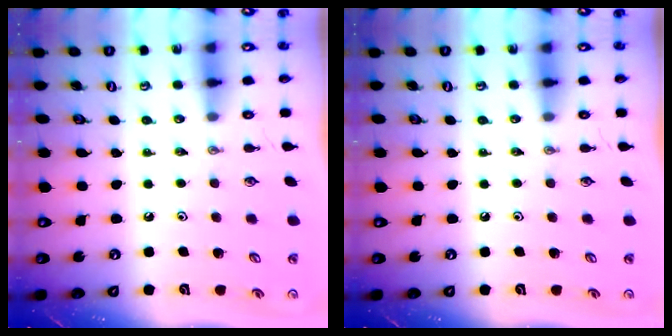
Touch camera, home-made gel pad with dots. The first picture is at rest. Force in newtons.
{"total": 0.0}